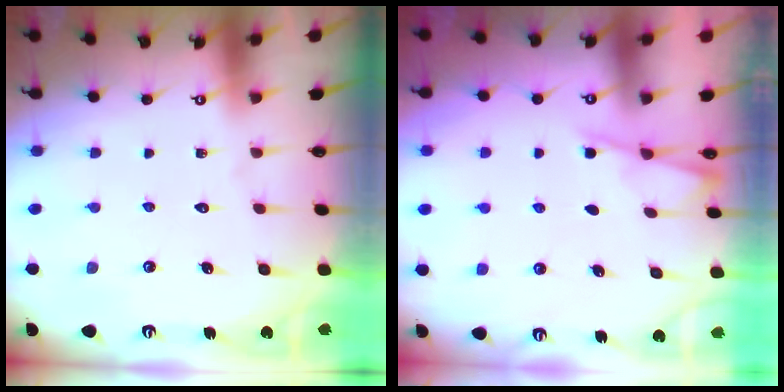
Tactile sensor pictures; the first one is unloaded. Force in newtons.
{"total": 4.0, "press": 4.0, "slide": 0.4}